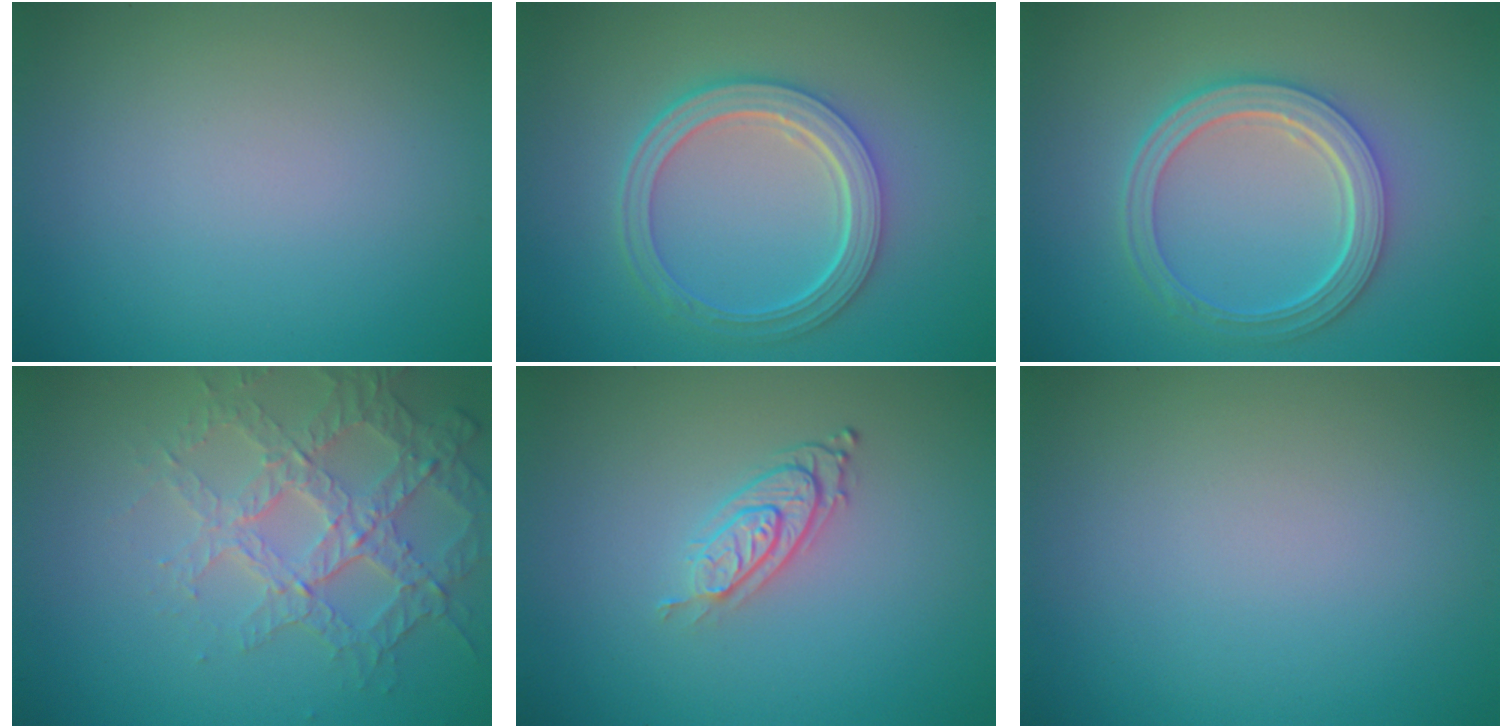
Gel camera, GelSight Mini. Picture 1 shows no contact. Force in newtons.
{"total": 5.2, "press": 4.0, "slide": 3.4}
{"total": 5.1, "press": 3.9, "slide": 3.3}
{"total": 3.8, "press": 3.7, "slide": 0.9}
{"total": 3.0, "press": 2.0, "slide": 2.2}
{"total": 0.0}